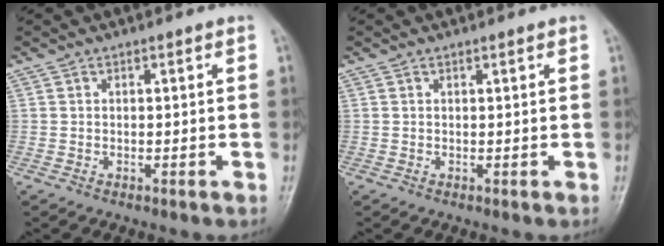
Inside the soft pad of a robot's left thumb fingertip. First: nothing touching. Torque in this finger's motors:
{"motor_torque": [-0.16, -0.07, 0.01, 0.01, -0.06]}